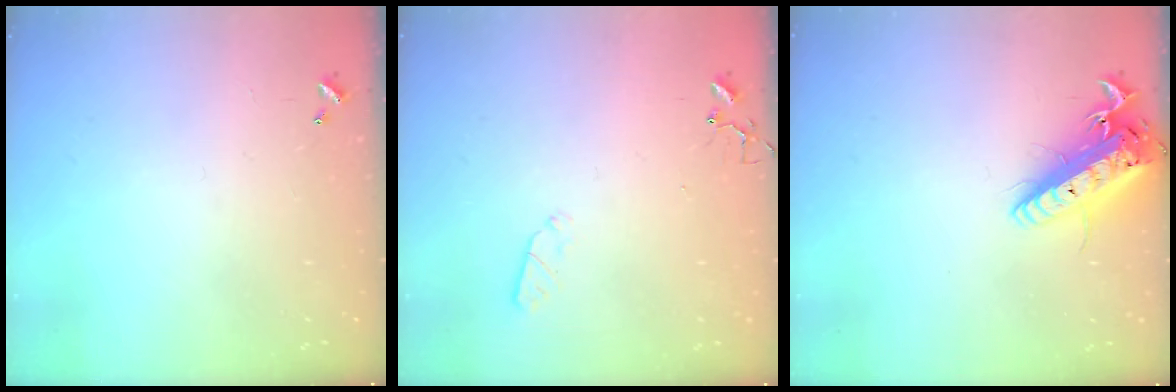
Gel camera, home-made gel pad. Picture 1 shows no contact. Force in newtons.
{"total": 3.2, "press": 3.1, "slide": 0.5}
{"total": 19.0, "press": 18.6, "slide": 3.8}